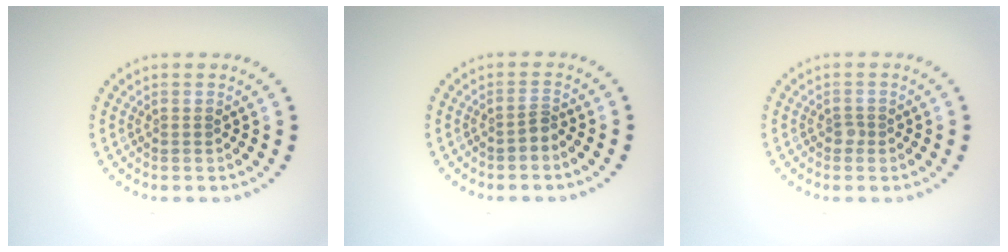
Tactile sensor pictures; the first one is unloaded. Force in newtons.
{"total": 0.8, "press": 0.5, "slide": 0.7}
{"total": 0.8, "press": 0.6, "slide": 0.5}